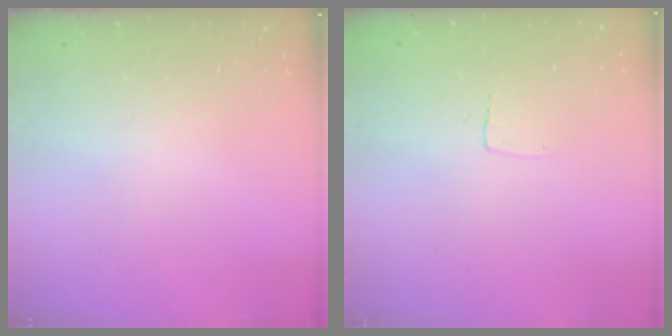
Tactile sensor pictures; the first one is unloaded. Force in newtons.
{"total": 2.6, "press": 2.6, "slide": 0.1}